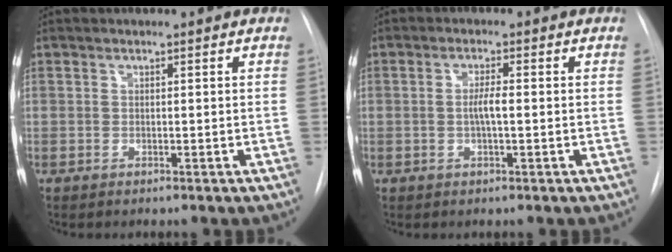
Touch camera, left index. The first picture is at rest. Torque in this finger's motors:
{"motor_torque": [0.35, 0.20, 0.08, 0.03]}